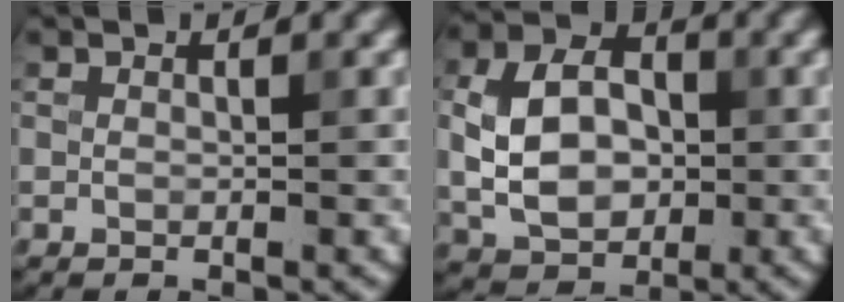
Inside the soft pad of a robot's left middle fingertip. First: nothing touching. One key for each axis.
{"total": 7.0, "fx": -0.4, "fy": 5.0, "fz": 4.9, "tx": -0.089, "ty": 0.008, "tz": -0.012}